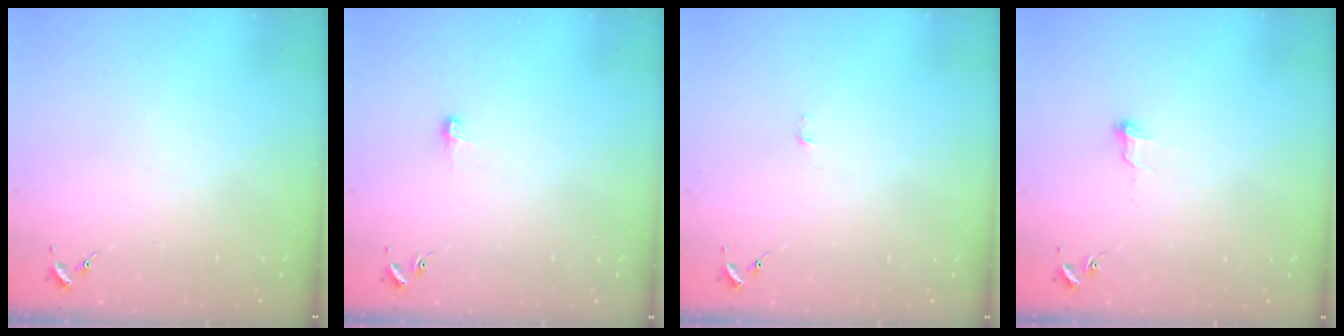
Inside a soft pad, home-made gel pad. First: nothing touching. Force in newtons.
{"total": 4.1, "press": 4.1, "slide": 0.4}
{"total": 2.3, "press": 2.3, "slide": 0.3}
{"total": 6.2, "press": 6.1, "slide": 0.5}